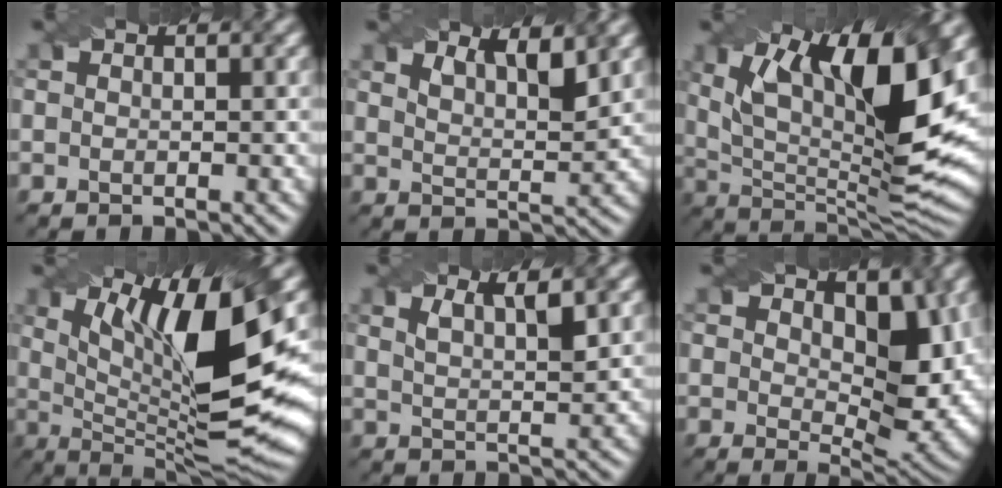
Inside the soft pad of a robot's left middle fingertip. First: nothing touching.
{"total": 4.4, "force": [3.0, 1.5, 2.9], "torque": [-0.034, 0.009, 0.036]}
{"total": 15.0, "force": [5.4, 5.0, 13.1], "torque": [-0.222, -0.003, 0.095]}
{"total": 13.9, "force": [2.9, 3.6, 13.1], "torque": [-0.203, -0.006, 0.051]}
{"total": 3.4, "force": [2.0, 1.0, 2.6], "torque": [-0.033, 0.008, 0.026]}
{"total": 7.5, "force": [2.1, 4.0, 5.9], "torque": [-0.094, -0.021, 0.038]}